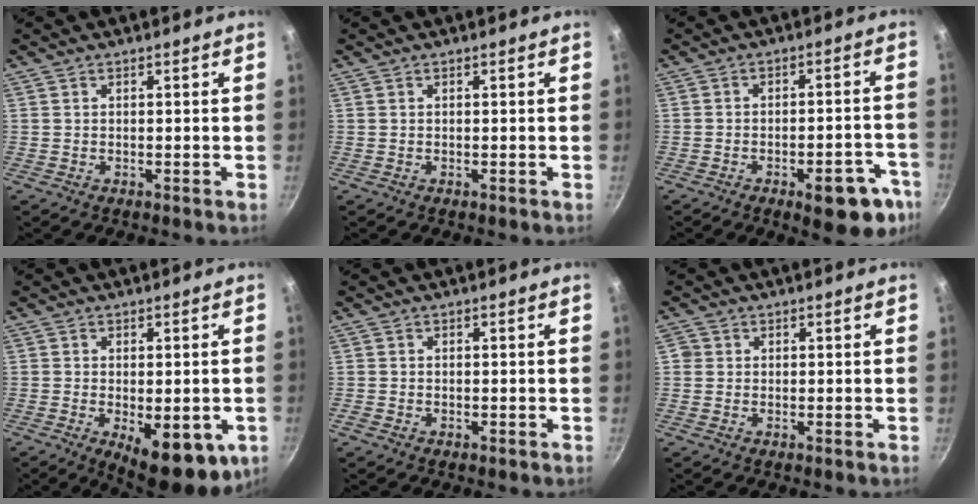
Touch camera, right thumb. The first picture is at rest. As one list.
[{"total": 0.0}, {"total": 12.0, "force": [-6.1, 4.9, 9.0], "torque": [-0.066, 0.038, -0.072]}, {"total": 13.1, "force": [-4.0, 5.7, 11.2], "torque": [-0.121, -0.007, -0.040]}, {"total": 1.3, "force": [-0.7, 0.7, 0.9], "torque": [-0.024, 0.003, -0.018]}, {"total": 1.3, "force": [0.1, 1.3, 0.4], "torque": [-0.002, 0.003, -0.002]}]